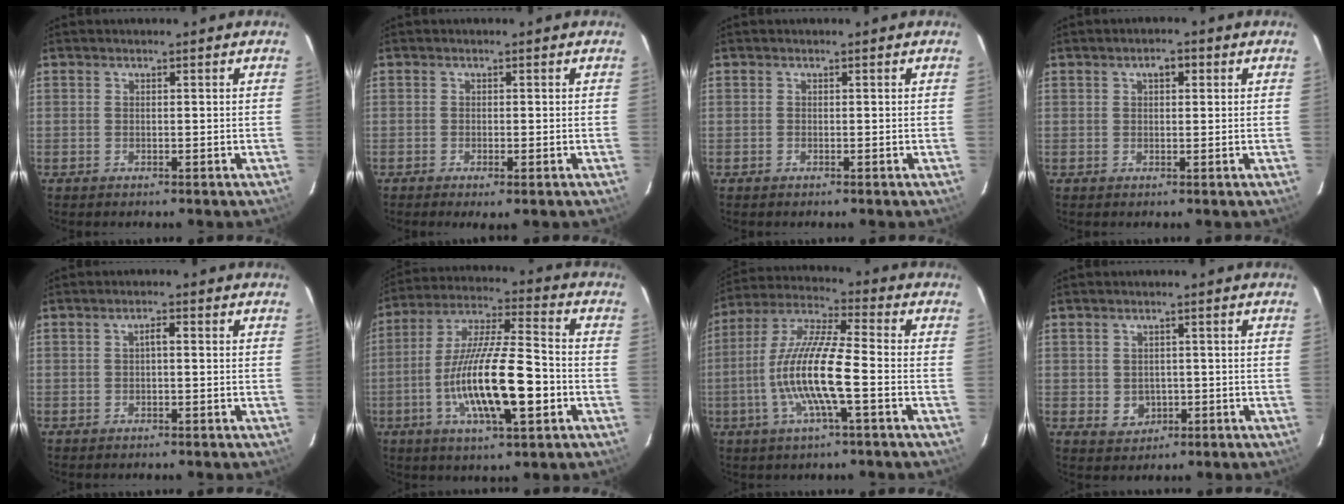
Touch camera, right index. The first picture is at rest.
{"total": 1.6, "force": [-0.8, 0.3, 1.3], "torque": [-0.027, -0.006, -0.013]}
{"total": 0.0}
{"total": 2.4, "force": [0.9, 1.4, 1.8], "torque": [-0.026, 0.011, 0.013]}
{"total": 1.4, "force": [0.0, 0.5, 1.3], "torque": [-0.024, 0.009, -0.002]}
{"total": 18.0, "force": [-5.1, 4.0, 16.8], "torque": [-0.319, -0.010, -0.092]}
{"total": 13.8, "force": [-3.5, 1.7, 13.2], "torque": [-0.265, -0.002, -0.070]}
{"total": 3.8, "force": [-0.4, 3.7, 1.0], "torque": [-0.025, 0.006, 0.007]}